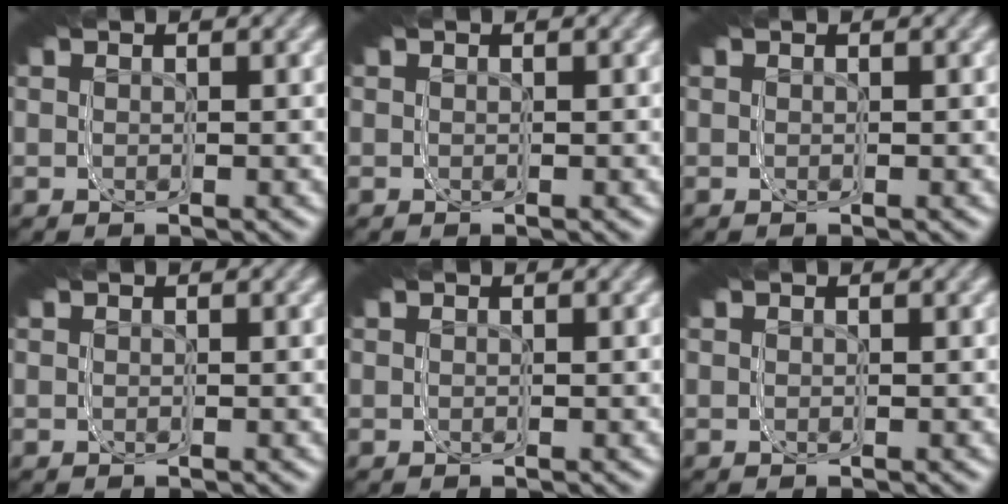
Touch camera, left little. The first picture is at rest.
{"total": 0.0}
{"total": 0.0}
{"total": 0.0}
{"total": 0.0}
{"total": 0.0}